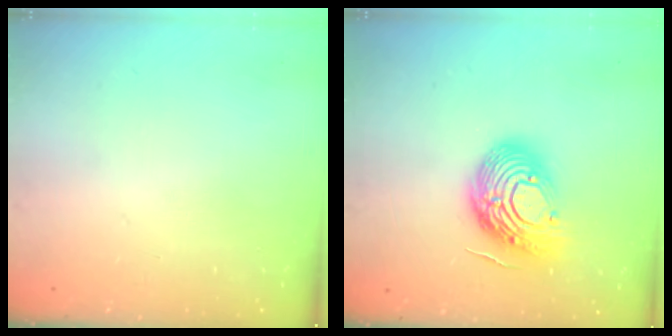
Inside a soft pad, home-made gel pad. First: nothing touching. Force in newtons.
{"total": 16.9, "press": 16.9, "slide": 1.2}